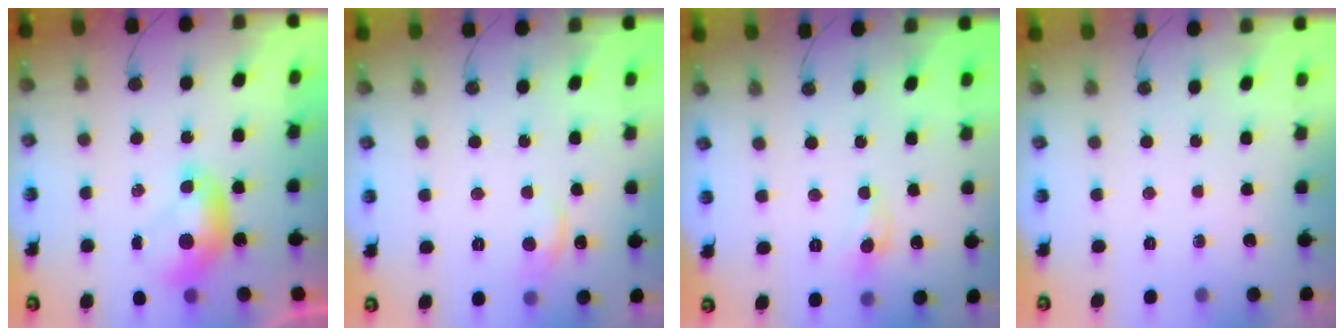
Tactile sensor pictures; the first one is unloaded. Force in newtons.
{"total": 1.6, "press": 1.3, "slide": 0.8}
{"total": 0.0}
{"total": 0.0}